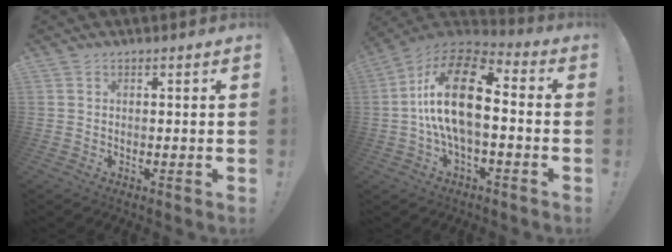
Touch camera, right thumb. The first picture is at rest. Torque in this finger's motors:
{"motor_torque": [1.73, 3.28, 0.48, 0.09, 0.33]}